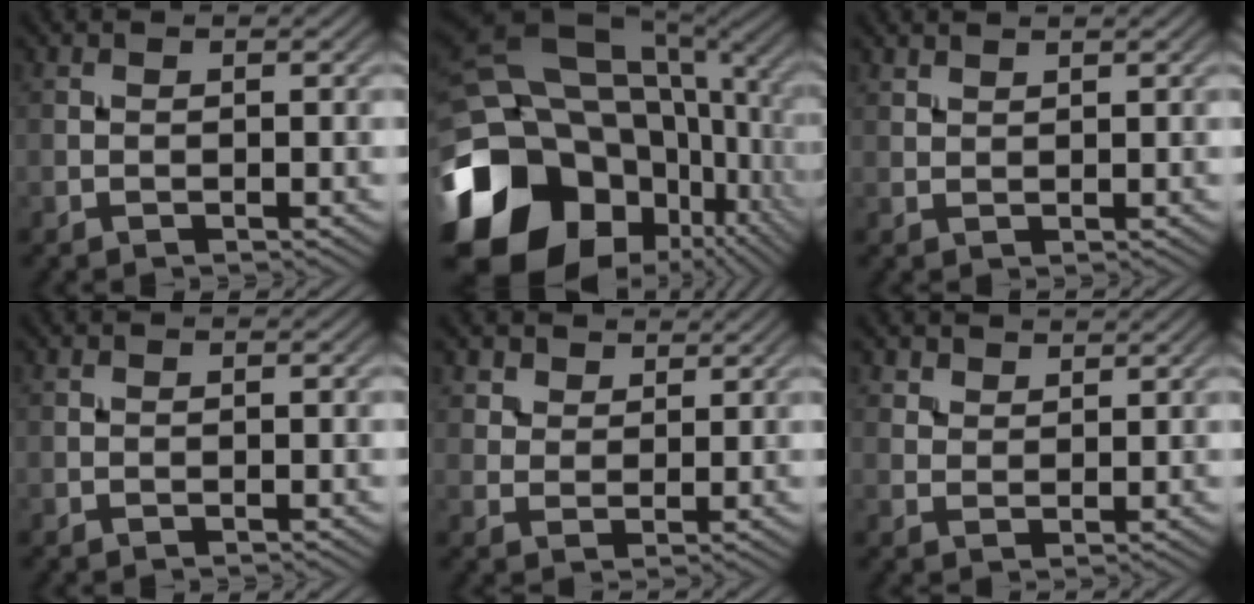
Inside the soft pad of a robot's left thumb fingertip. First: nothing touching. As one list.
[{"total": 21.6, "force": [-5.5, 16.9, 12.2], "torque": [-0.287, -0.017, -0.063]}, {"total": 1.1, "force": [1.1, 0.1, 0.3], "torque": [-0.011, 0.002, 0.024]}, {"total": 0.0}, {"total": 4.1, "force": [3.0, 2.5, 1.3], "torque": [-0.041, -0.011, 0.071]}, {"total": 3.2, "force": [2.7, 1.5, 0.9], "torque": [-0.023, -0.006, 0.067]}]